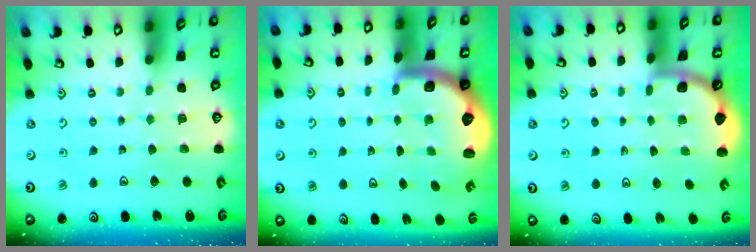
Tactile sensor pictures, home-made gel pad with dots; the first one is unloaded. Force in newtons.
{"total": 2.8, "press": 2.5, "slide": 1.4}
{"total": 1.9, "press": 1.9, "slide": 0.0}